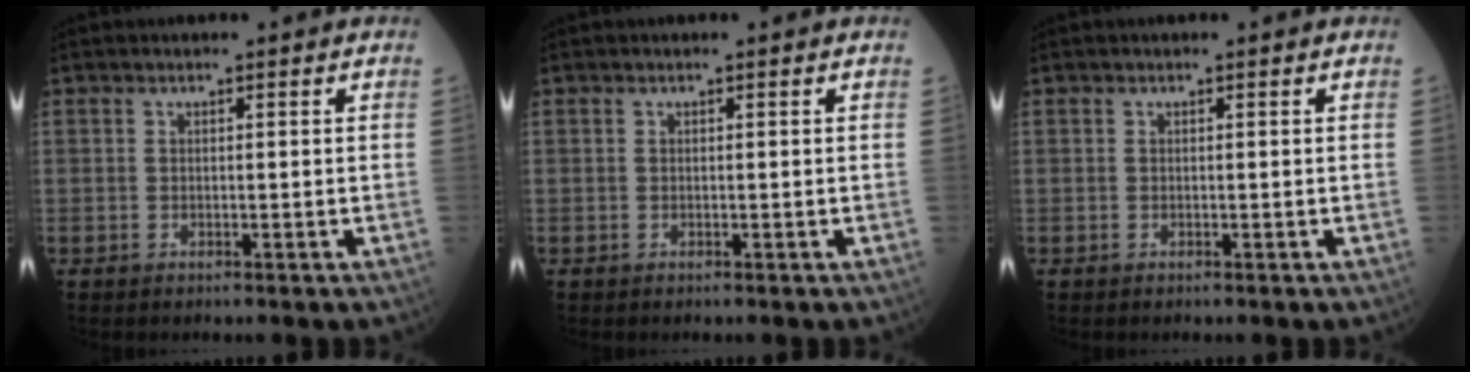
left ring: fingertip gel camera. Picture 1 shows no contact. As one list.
[{"total": 0.0}, {"total": 0.0}]